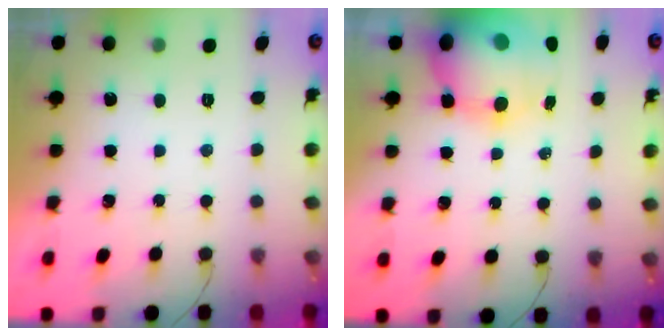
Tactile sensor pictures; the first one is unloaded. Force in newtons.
{"total": 18.0, "press": 16.0, "slide": 8.2}